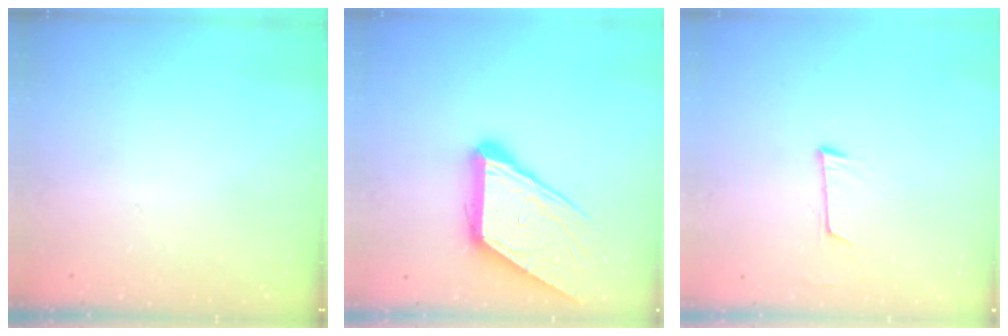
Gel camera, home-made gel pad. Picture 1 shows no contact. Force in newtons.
{"total": 14.0, "press": 13.9, "slide": 1.9}
{"total": 5.8, "press": 5.5, "slide": 1.9}